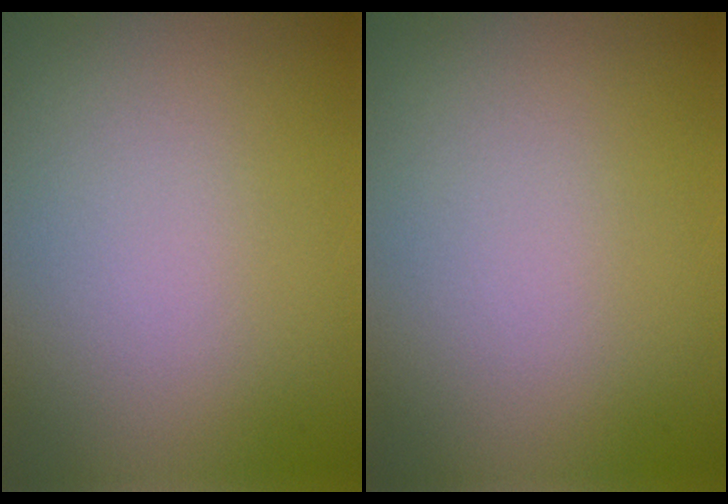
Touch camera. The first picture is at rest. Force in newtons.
{"total": 0.0}